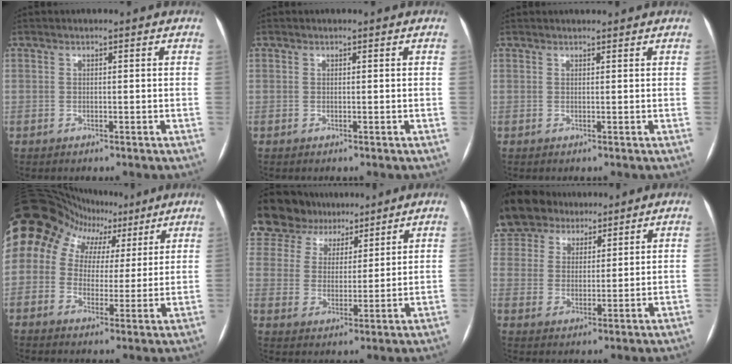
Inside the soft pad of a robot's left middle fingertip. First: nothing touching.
{"total": 0.0}
{"total": 2.3, "force": [2.1, 0.4, 0.7], "torque": [-0.009, 0.024, 0.030]}
{"total": 17.5, "force": [9.1, 13.3, 6.8], "torque": [-0.146, 0.081, 0.144]}
{"total": 16.3, "force": [13.4, 8.1, 4.7], "torque": [-0.119, 0.041, 0.238]}
{"total": 14.3, "force": [10.9, 8.2, 4.2], "torque": [-0.112, 0.047, 0.207]}